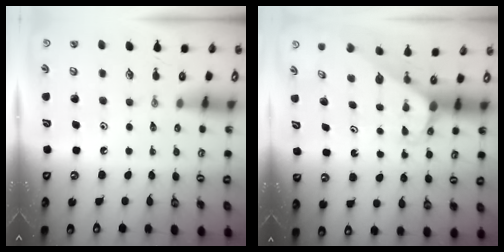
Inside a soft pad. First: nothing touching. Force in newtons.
{"total": 2.9, "press": 2.9, "slide": 0.1}